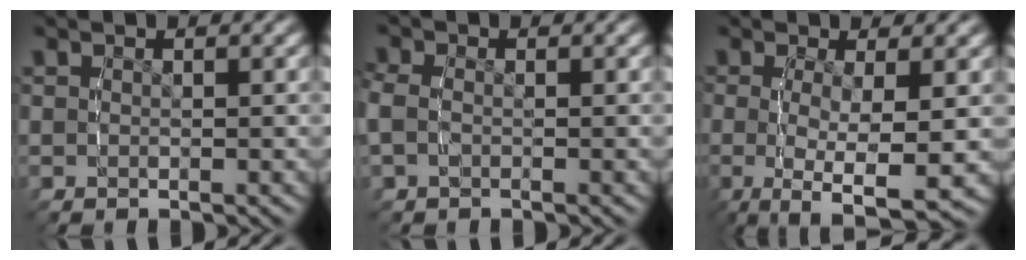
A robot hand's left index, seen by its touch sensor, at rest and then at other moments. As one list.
[{"total": 2.2, "force": [-0.3, 1.9, 1.2], "torque": [-0.039, -0.005, -0.004]}, {"total": 8.0, "force": [-4.3, 3.3, 6.0], "torque": [-0.130, -0.050, -0.045]}]